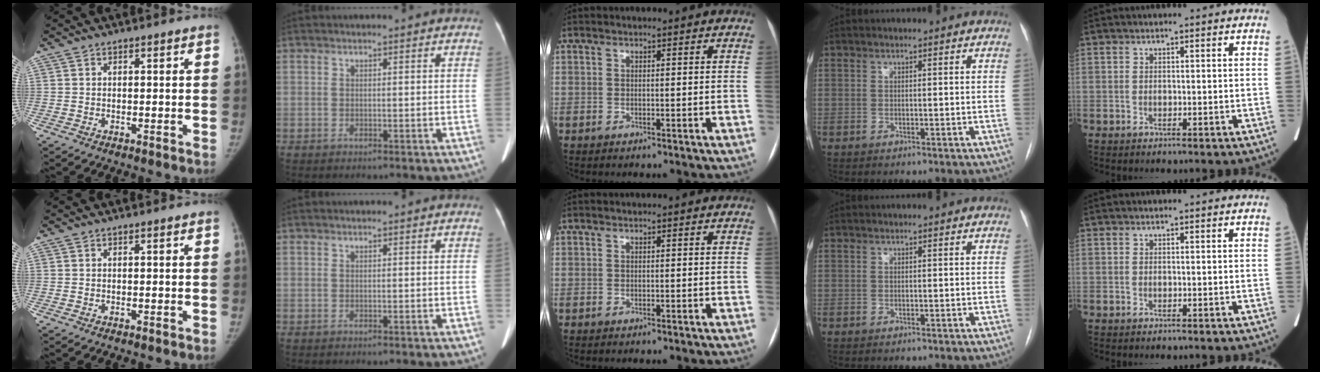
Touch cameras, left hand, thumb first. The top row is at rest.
{}